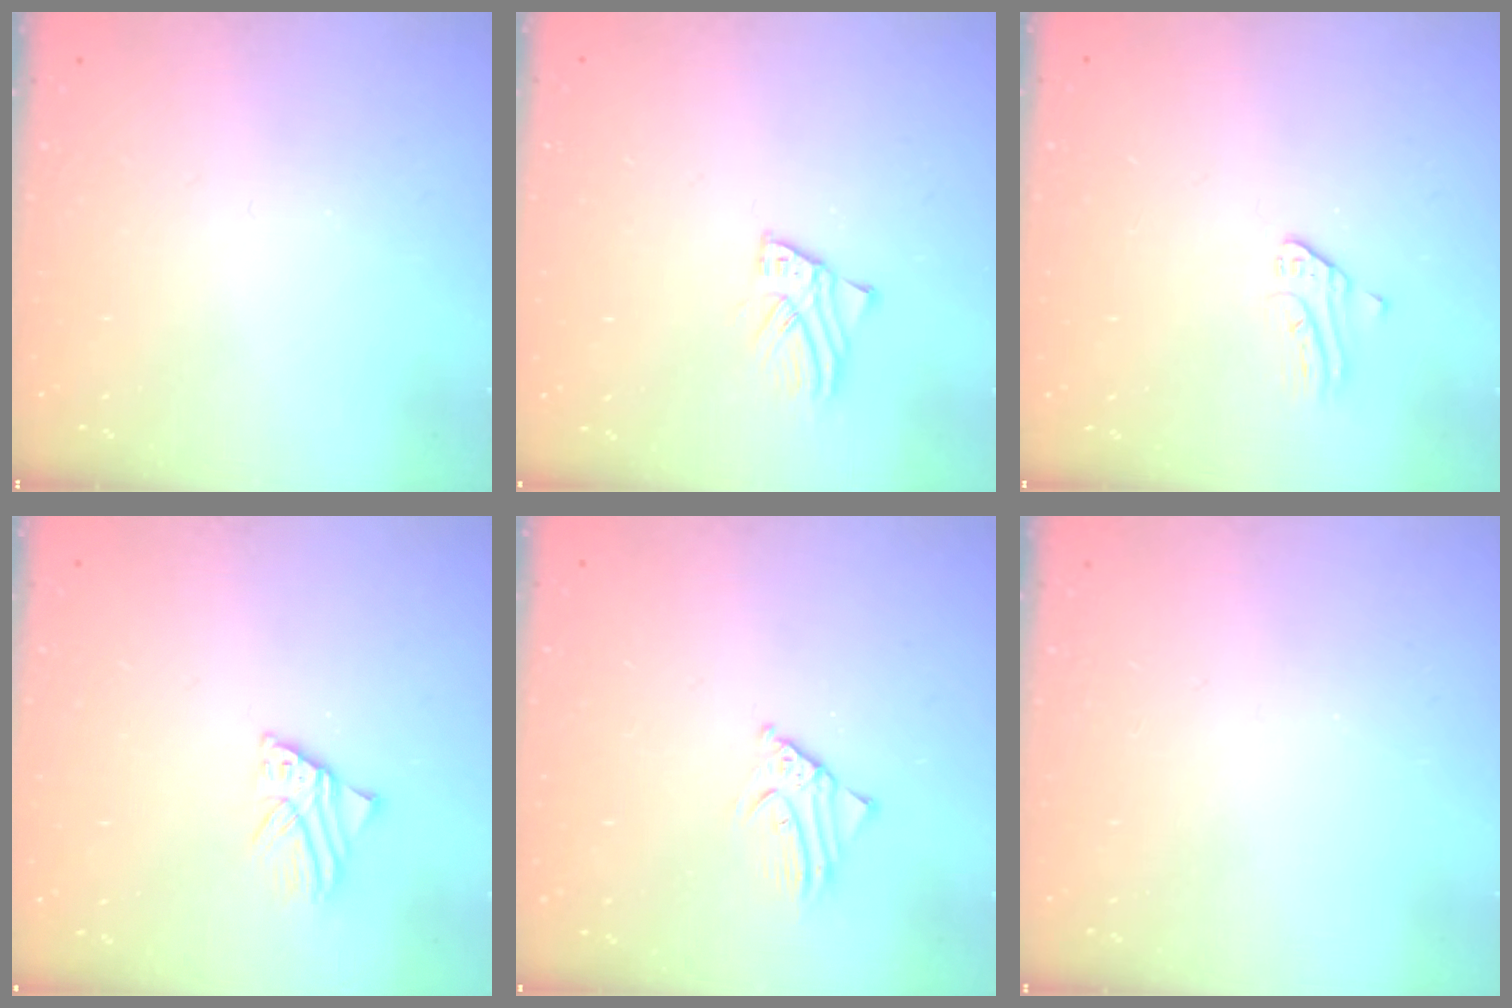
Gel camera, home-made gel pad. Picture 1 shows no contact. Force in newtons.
{"total": 2.4, "press": 2.4, "slide": 0.1}
{"total": 0.8, "press": 0.8, "slide": 0.1}
{"total": 2.5, "press": 2.5, "slide": 0.3}
{"total": 2.3, "press": 2.3, "slide": 0.2}
{"total": 0.0}